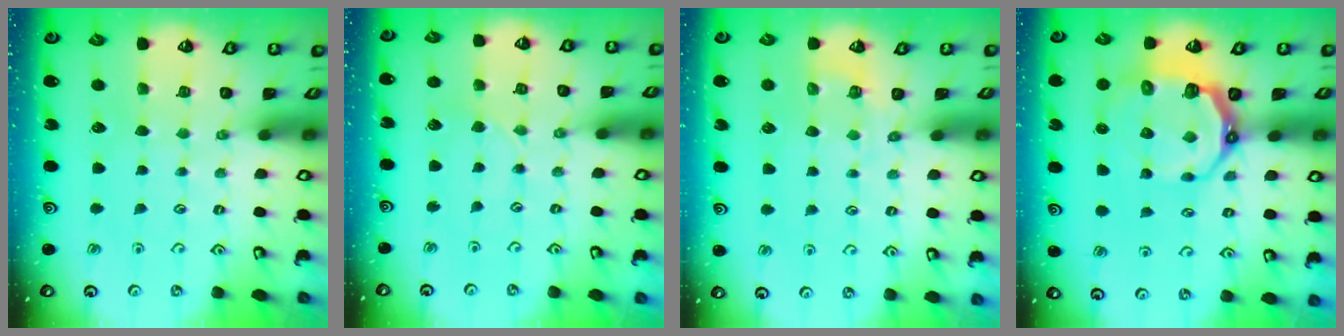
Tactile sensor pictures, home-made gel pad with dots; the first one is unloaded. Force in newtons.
{"total": 2.0, "press": 2.0, "slide": 0.2}
{"total": 2.3, "press": 1.7, "slide": 1.6}
{"total": 9.6, "press": 8.5, "slide": 4.4}